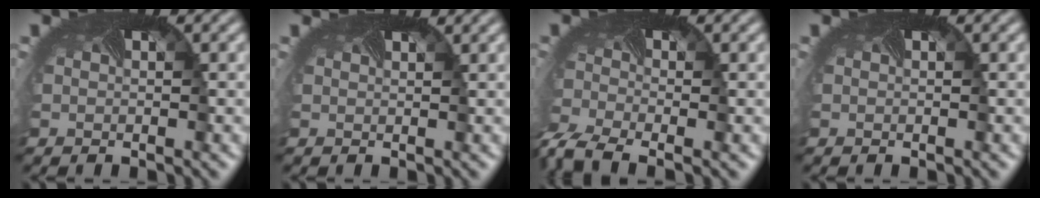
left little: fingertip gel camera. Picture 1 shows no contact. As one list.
[{"total": 1.4, "force": [1.4, -0.1, 0.0], "torque": [-0.002, 0.001, 0.016]}, {"total": 5.0, "force": [-3.9, 1.6, 2.7], "torque": [-0.075, -0.027, -0.084]}, {"total": 0.0}]